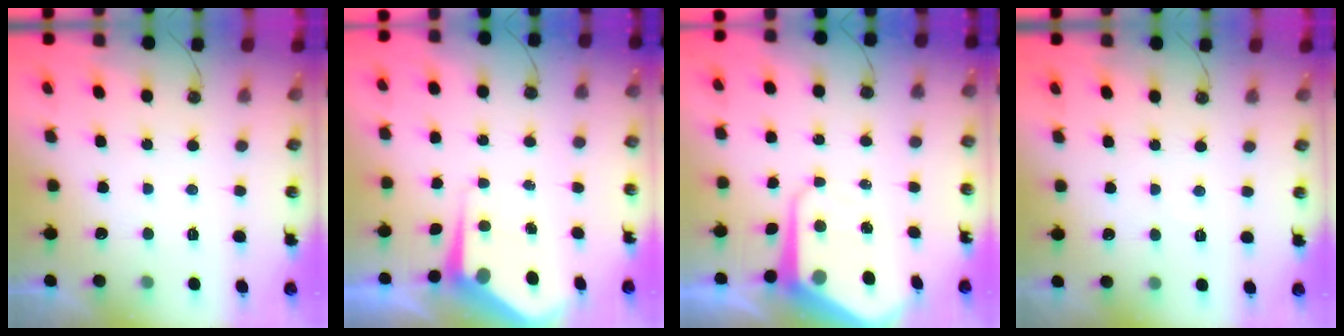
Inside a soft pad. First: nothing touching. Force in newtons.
{"total": 5.7, "press": 5.7, "slide": 0.3}
{"total": 9.5, "press": 9.5, "slide": 0.7}
{"total": 1.9, "press": 1.9, "slide": 0.4}